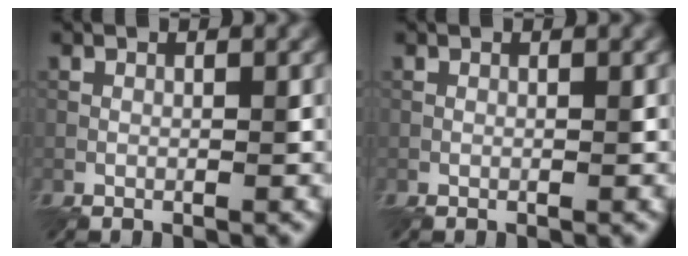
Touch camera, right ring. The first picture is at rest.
{"total": 0.0}